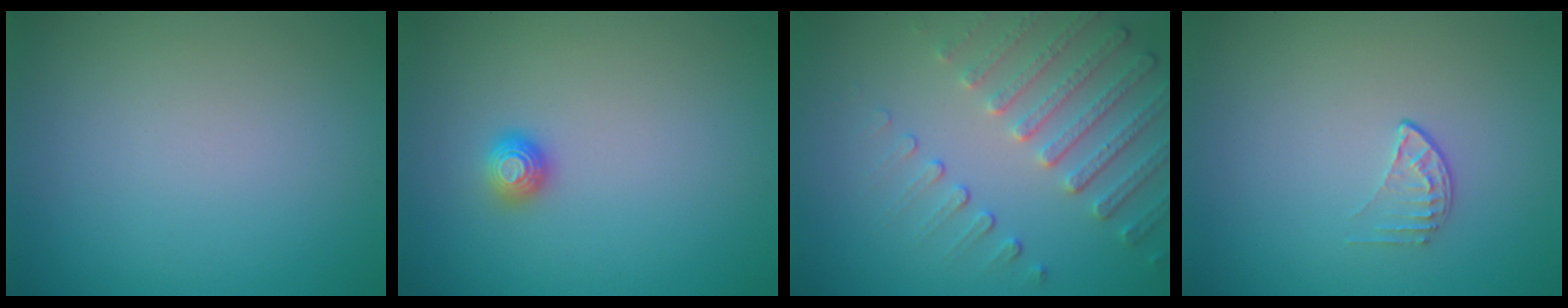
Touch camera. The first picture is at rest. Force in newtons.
{"total": 1.1, "press": 1.1, "slide": 0.4}
{"total": 5.0, "press": 3.8, "slide": 3.3}
{"total": 1.1, "press": 0.7, "slide": 0.9}